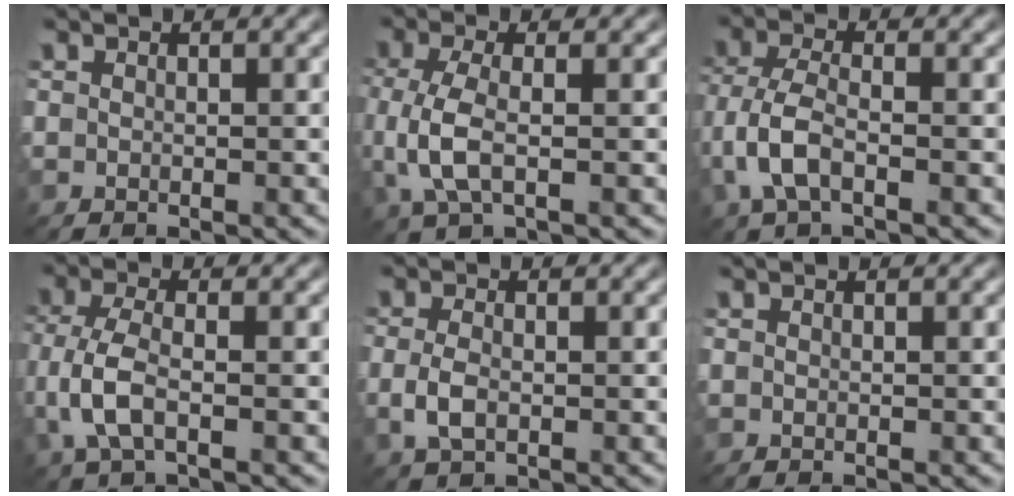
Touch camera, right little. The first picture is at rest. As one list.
[{"total": 4.5, "force": [-0.6, 1.9, 4.1], "torque": [-0.106, -0.004, -0.012]}, {"total": 4.6, "force": [-1.7, 2.0, 3.7], "torque": [-0.092, 0.004, -0.040]}, {"total": 4.5, "force": [-1.3, 1.9, 3.8], "torque": [-0.096, 0.002, -0.029]}, {"total": 2.3, "force": [-0.5, 1.2, 1.9], "torque": [-0.046, -0.003, -0.011]}, {"total": 0.0}]